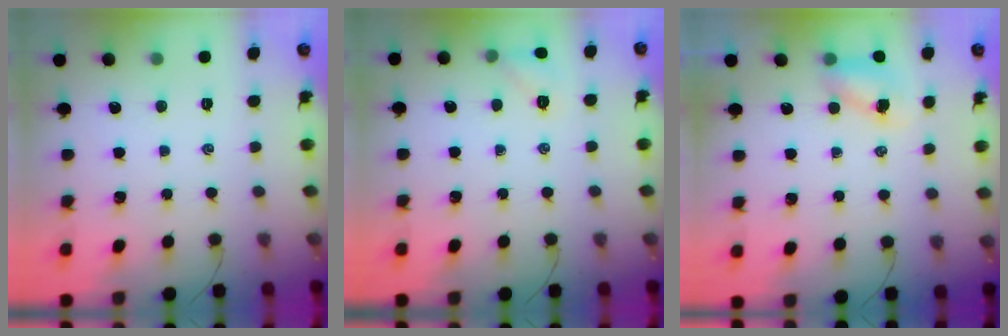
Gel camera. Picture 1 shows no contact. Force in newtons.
{"total": 6.6, "press": 6.4, "slide": 1.7}
{"total": 5.8, "press": 5.8, "slide": 0.6}